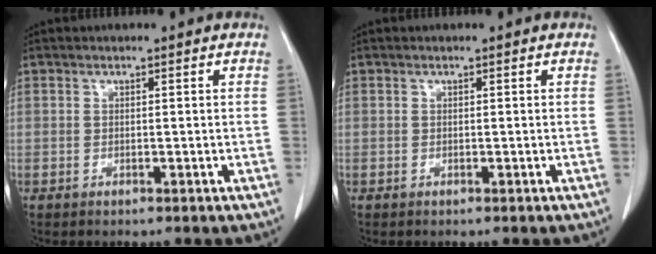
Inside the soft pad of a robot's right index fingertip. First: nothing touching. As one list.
[{"total": 0.0}]